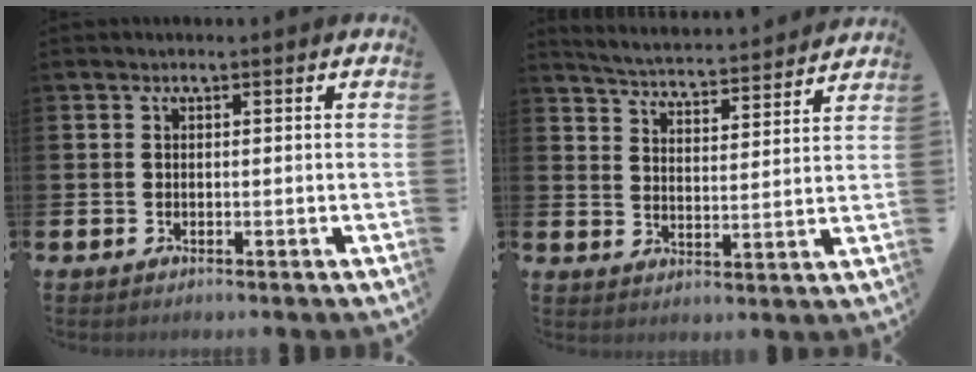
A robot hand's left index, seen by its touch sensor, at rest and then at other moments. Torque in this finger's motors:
{"motor_torque": [-0.14, -0.18, -0.16, 0.01]}